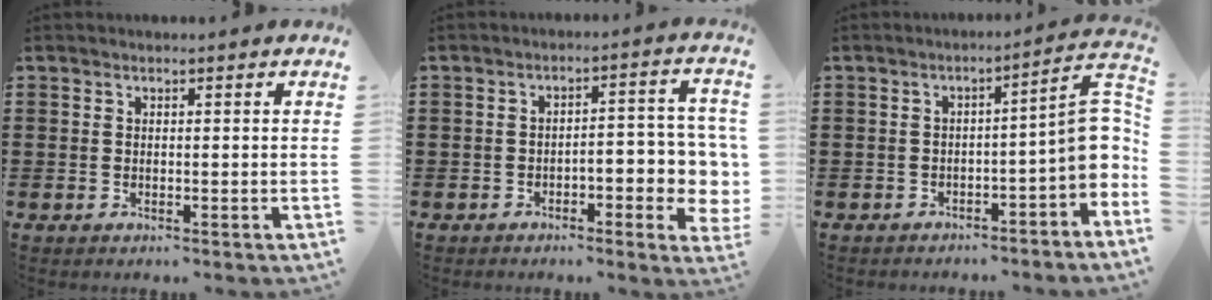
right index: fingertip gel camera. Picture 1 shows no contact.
{"total": 5.7, "force": [-1.8, 2.1, 4.9], "torque": [-0.068, -0.003, -0.035]}
{"total": 7.5, "force": [-1.5, 2.0, 7.1], "torque": [-0.096, -0.006, -0.031]}